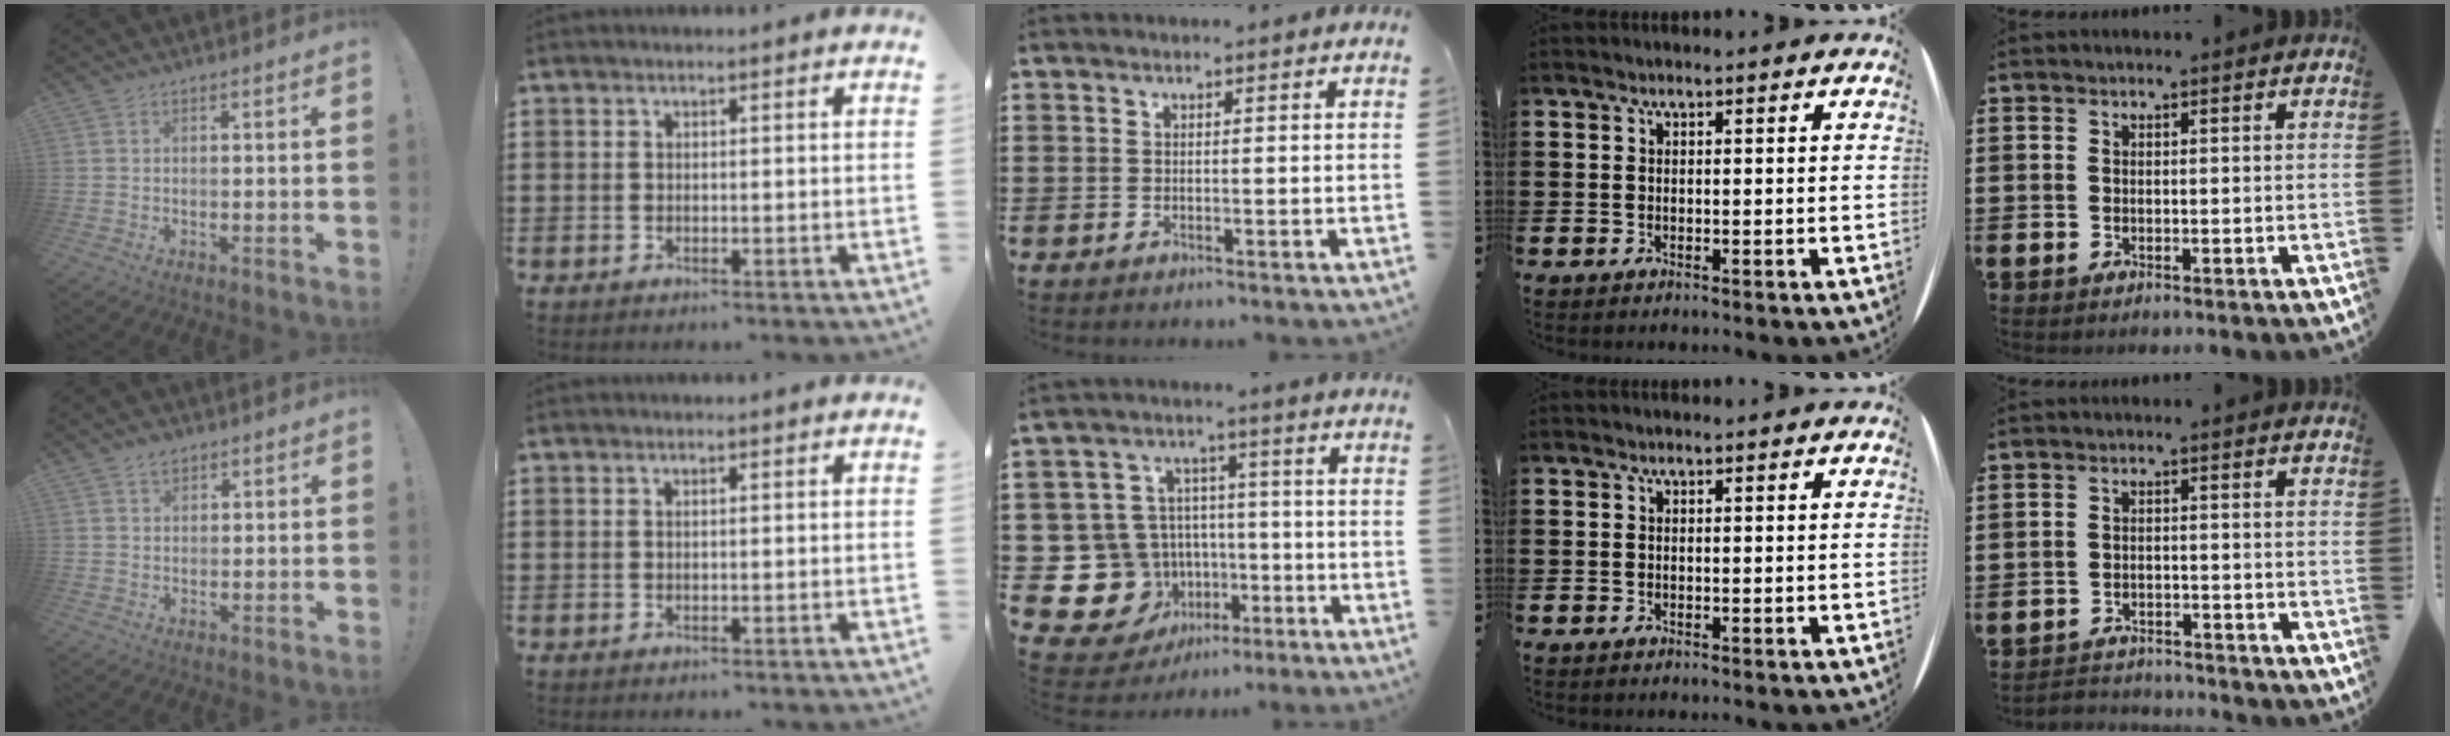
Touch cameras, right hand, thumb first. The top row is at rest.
{"thumb": {"total": 2.7, "force": [1.8, 1.8, 1.1], "torque": [-0.002, -0.009, 0.030]}, "middle": {"total": 11.9, "force": [-3.9, 10.7, 3.5], "torque": [-0.123, 0.004, -0.059]}, "little": {"total": 2.4, "force": [-2.4, 0.2, -0.3], "torque": [-0.003, 0.001, -0.054]}}